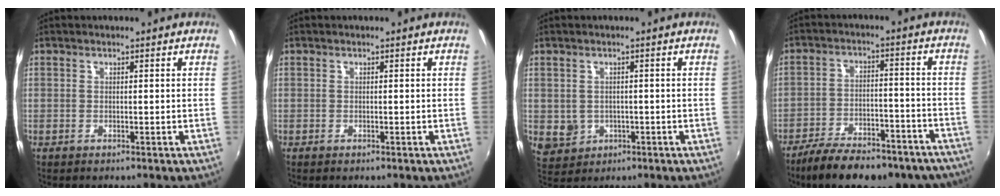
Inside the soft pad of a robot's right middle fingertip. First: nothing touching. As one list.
[{"total": 0.0}, {"total": 4.3, "force": [-0.4, 4.0, 1.6], "torque": [-0.037, 0.000, 0.006]}, {"total": 21.6, "force": [-17.7, 7.4, 9.9], "torque": [-0.184, -0.007, -0.233]}]